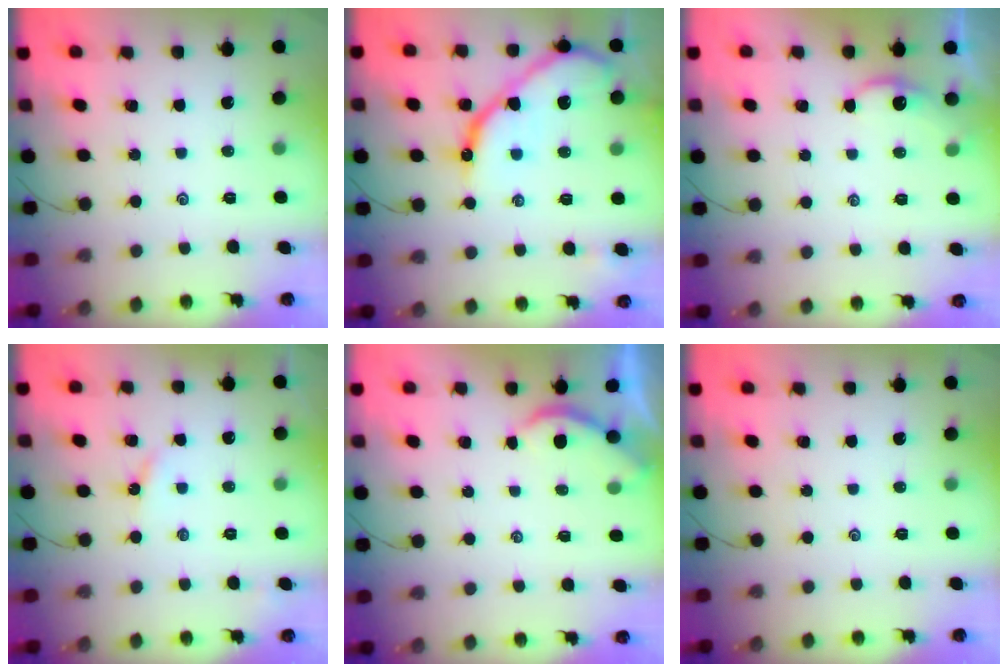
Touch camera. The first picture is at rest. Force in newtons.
{"total": 14.5, "press": 14.5, "slide": 1.4}
{"total": 2.2, "press": 2.2, "slide": 0.2}
{"total": 3.7, "press": 3.7, "slide": 0.4}
{"total": 2.0, "press": 2.0, "slide": 0.1}
{"total": 0.0}